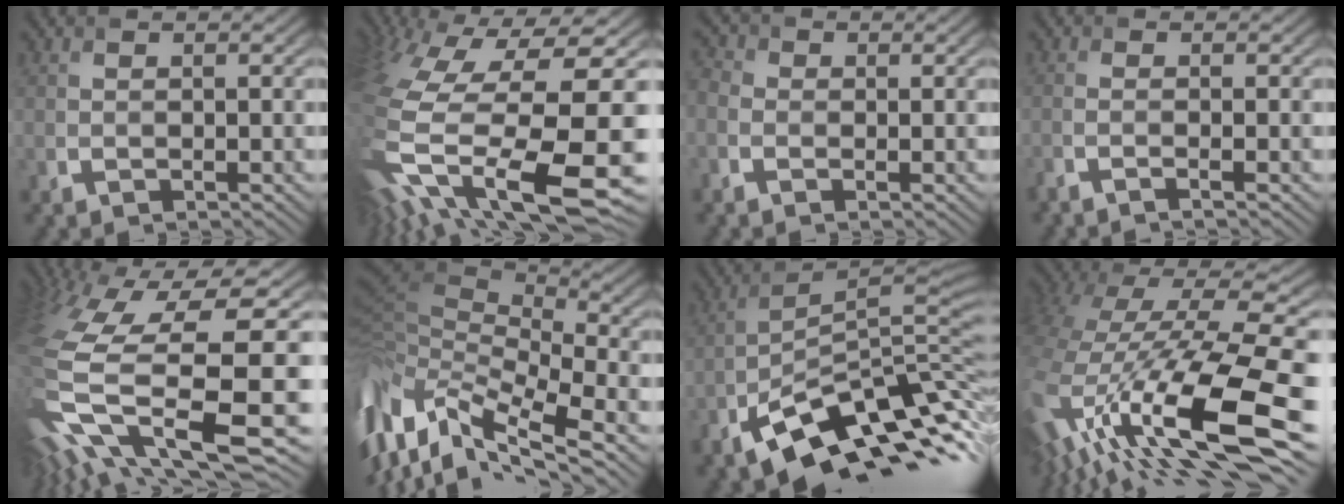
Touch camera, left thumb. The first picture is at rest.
{"total": 16.8, "force": [-3.6, 7.2, 14.8], "torque": [-0.313, -0.061, -0.031]}
{"total": 2.9, "force": [-0.6, 2.3, 1.6], "torque": [-0.044, 0.006, -0.024]}
{"total": 1.6, "force": [-1.1, -0.2, 1.1], "torque": [-0.010, 0.002, -0.038]}
{"total": 15.2, "force": [-3.9, 5.4, 13.7], "torque": [-0.335, -0.040, -0.039]}
{"total": 13.2, "force": [-4.6, 6.7, 10.4], "torque": [-0.270, -0.016, -0.073]}
{"total": 13.6, "force": [-6.6, 4.2, 11.1], "torque": [-0.193, -0.005, -0.115]}
{"total": 16.0, "force": [-4.7, 5.6, 14.2], "torque": [-0.297, -0.025, -0.071]}